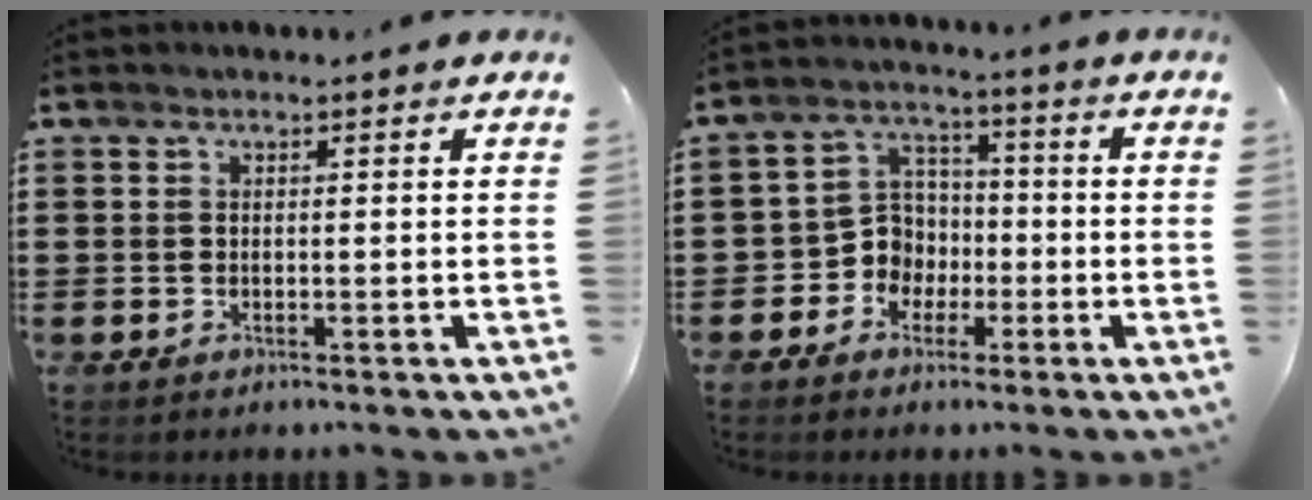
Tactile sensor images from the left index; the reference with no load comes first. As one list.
[{"total": 6.7, "force": [-2.1, 6.0, 2.0], "torque": [-0.076, 0.008, -0.046]}]